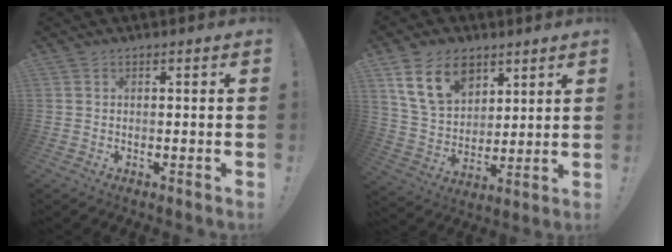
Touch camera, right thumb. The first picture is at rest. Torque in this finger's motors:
{"motor_torque": [0.28, 0.43, 0.90, 0.39, 0.31]}